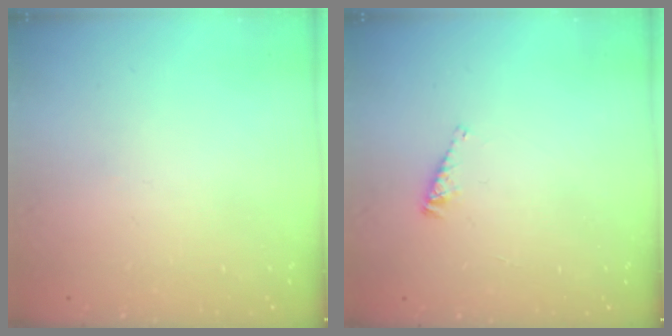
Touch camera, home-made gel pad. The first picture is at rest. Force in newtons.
{"total": 2.5, "press": 2.4, "slide": 0.4}